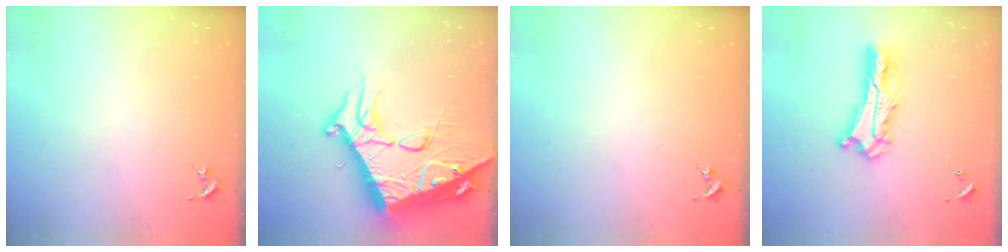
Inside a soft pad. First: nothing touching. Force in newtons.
{"total": 15.8, "press": 15.7, "slide": 1.8}
{"total": 0.0}
{"total": 6.7, "press": 6.7, "slide": 0.5}